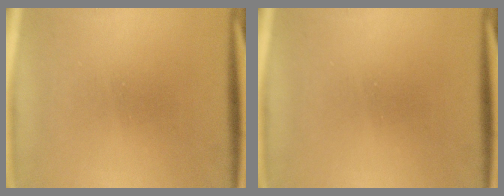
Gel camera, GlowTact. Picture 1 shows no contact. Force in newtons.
{"total": 0.0}